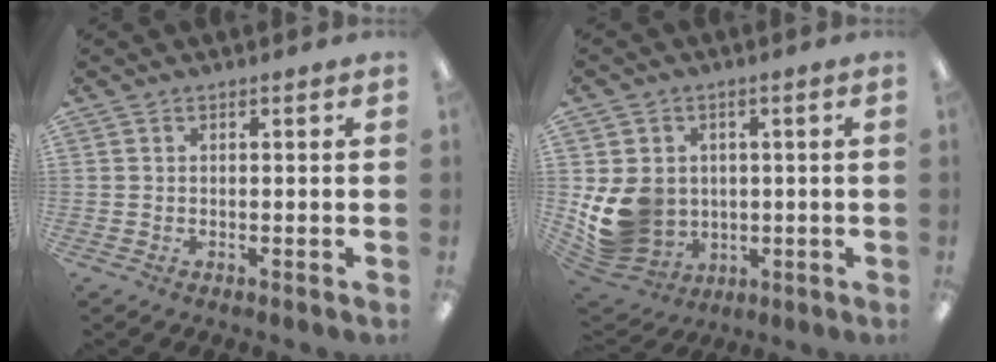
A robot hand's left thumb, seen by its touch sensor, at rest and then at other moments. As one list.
[{"total": 12.4, "force": [-0.6, 11.1, 5.6], "torque": [-0.140, -0.005, -0.003]}]